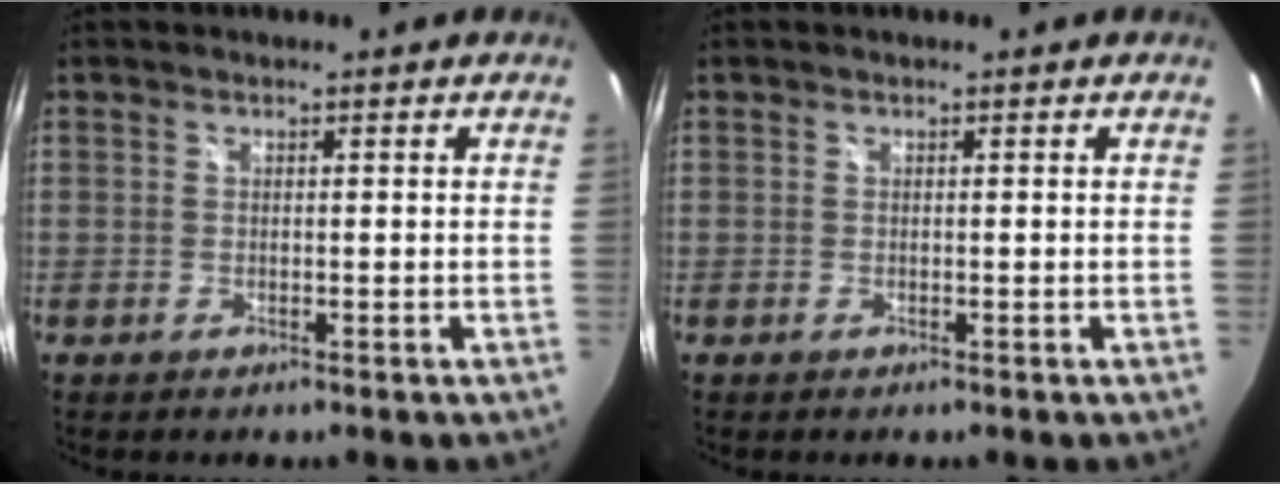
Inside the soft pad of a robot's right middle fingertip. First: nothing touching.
{"total": 0.0}